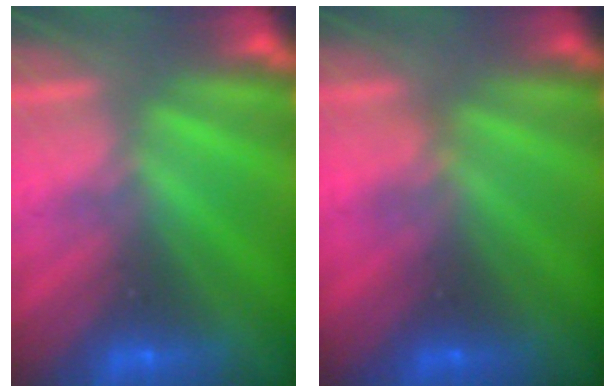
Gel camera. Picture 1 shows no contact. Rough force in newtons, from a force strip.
{"total": 3.9}